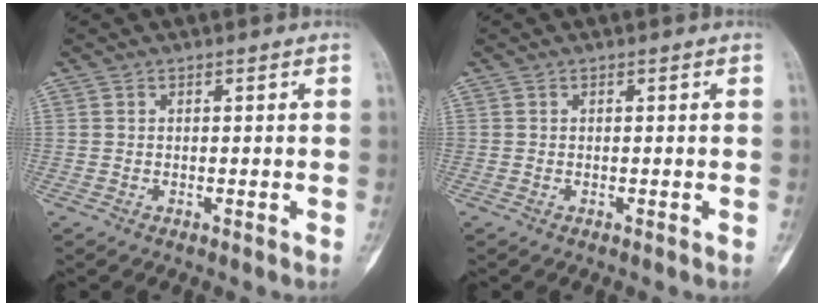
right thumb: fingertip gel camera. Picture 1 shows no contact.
{"total": 0.0}